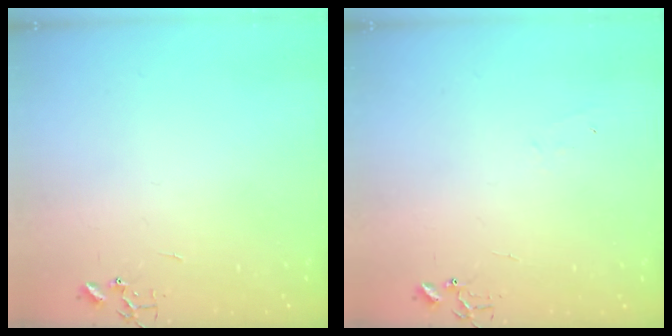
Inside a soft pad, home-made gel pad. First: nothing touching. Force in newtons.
{"total": 4.3, "press": 4.2, "slide": 0.5}